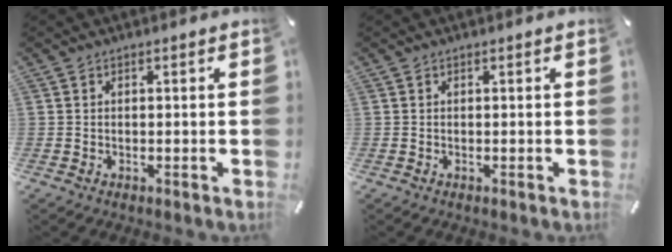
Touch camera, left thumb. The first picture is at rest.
{"total": 0.0}